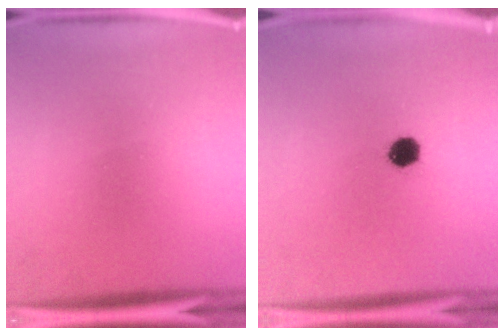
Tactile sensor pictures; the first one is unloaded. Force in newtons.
{"total": 4.3}